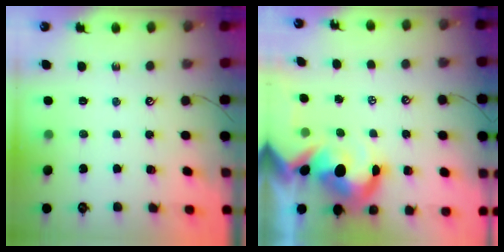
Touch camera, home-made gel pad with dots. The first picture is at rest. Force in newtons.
{"total": 13.7, "press": 13.6, "slide": 1.9}